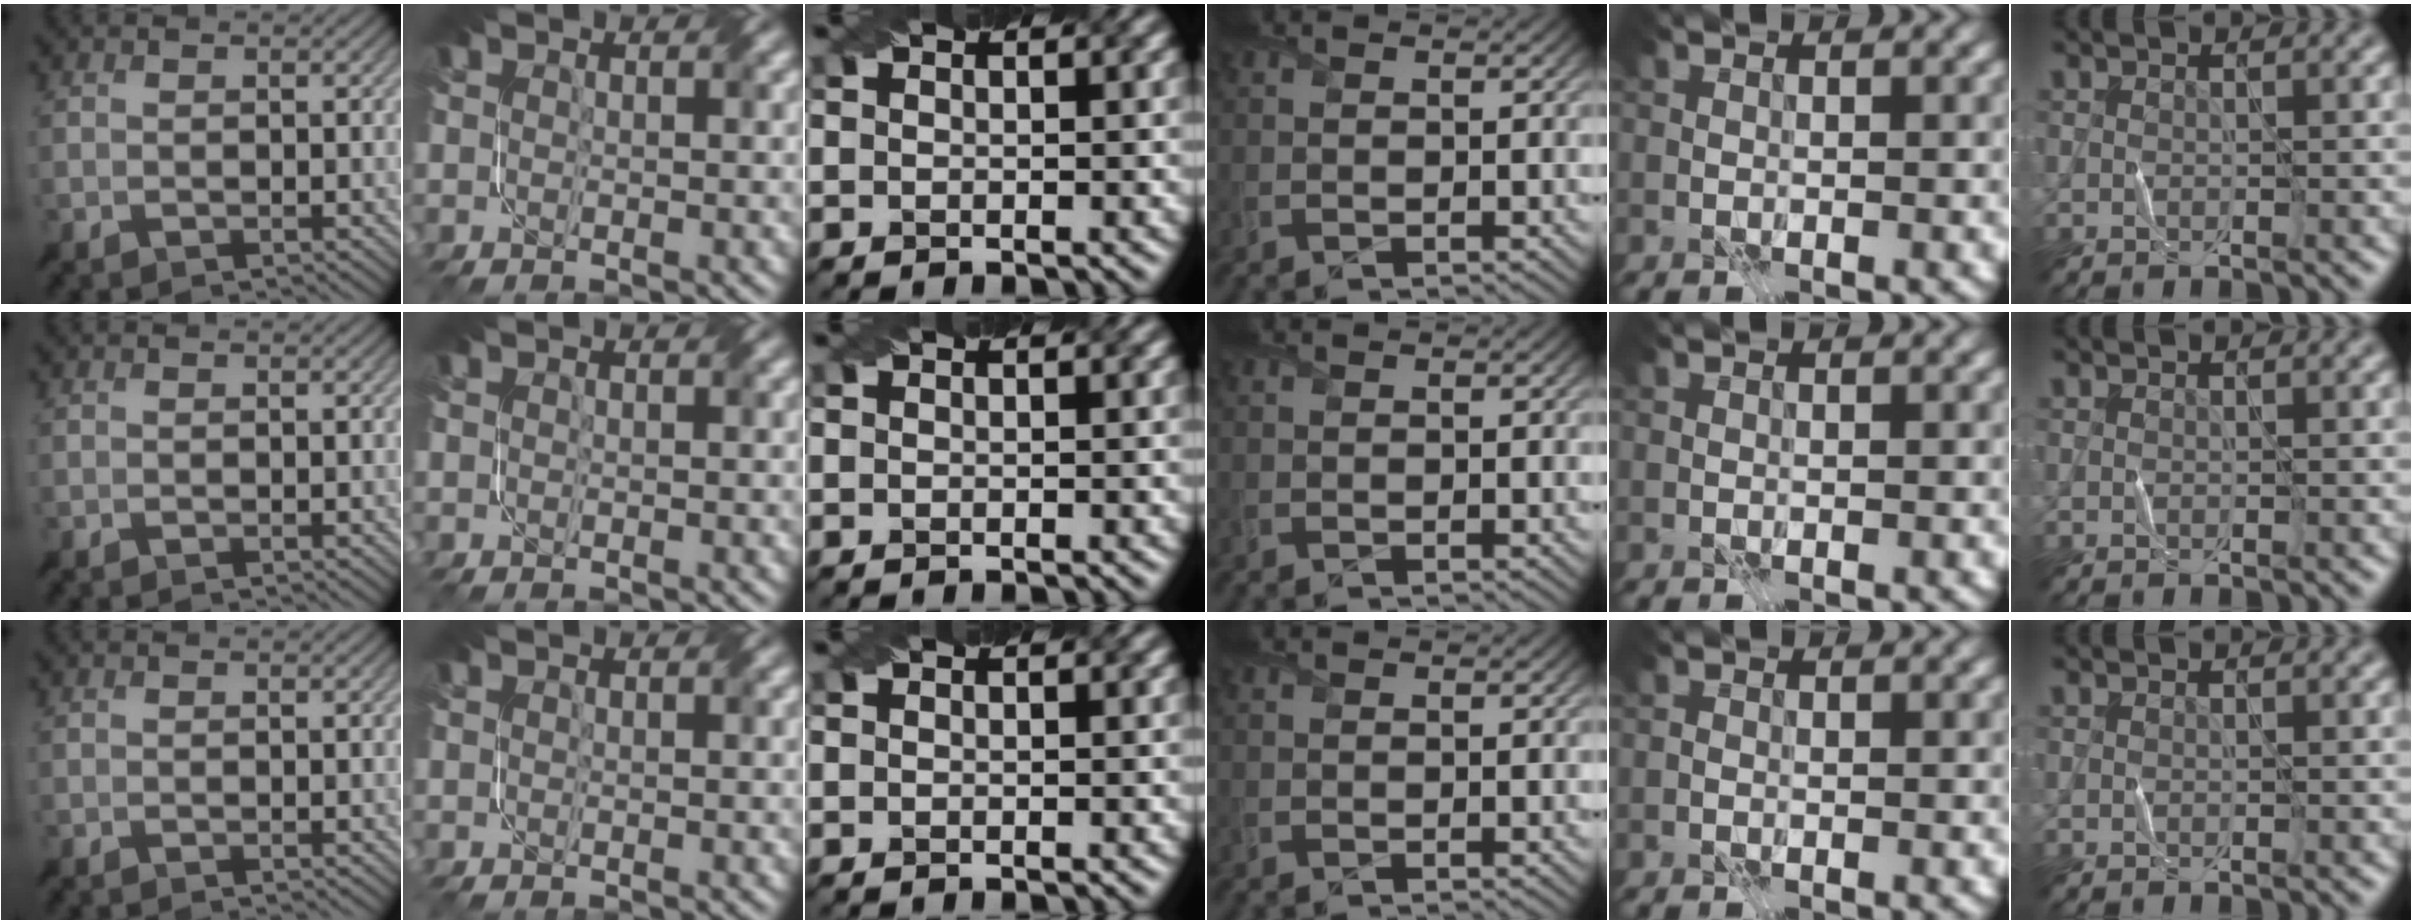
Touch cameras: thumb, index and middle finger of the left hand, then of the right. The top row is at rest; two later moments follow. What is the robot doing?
{"motion": "fold", "object": "file"}